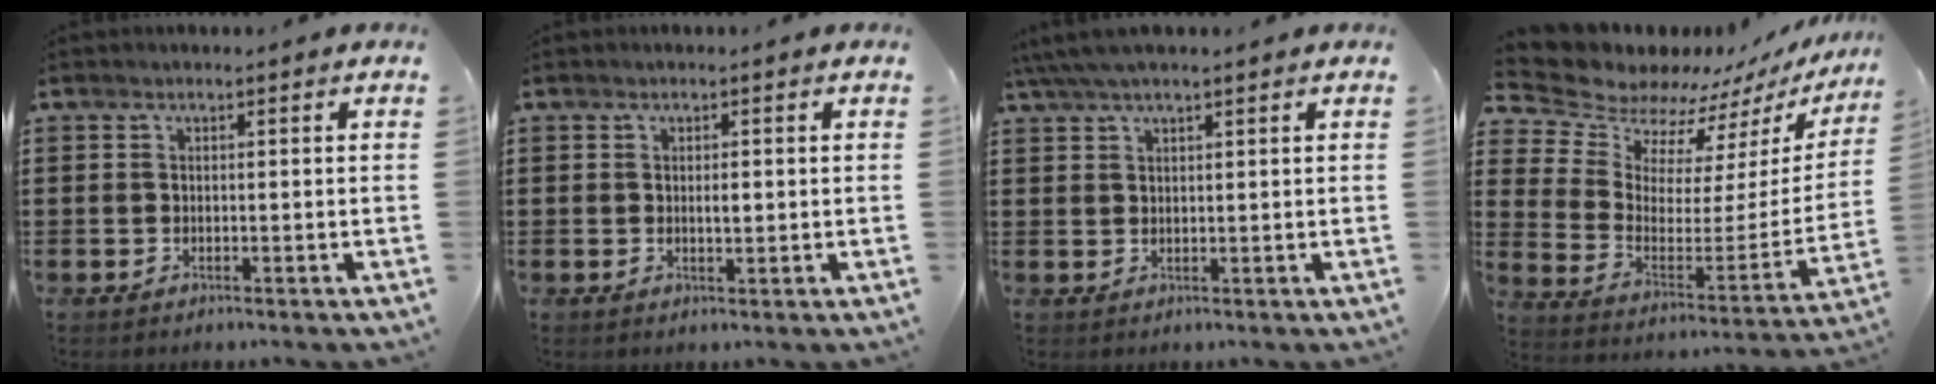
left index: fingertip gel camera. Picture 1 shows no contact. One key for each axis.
{"total": 1.4, "fx": 0.1, "fy": 0.6, "fz": 1.3, "tx": -0.026, "ty": 0.004, "tz": 0.001}
{"total": 3.3, "fx": 2.5, "fy": 0.4, "fz": 2.2, "tx": -0.047, "ty": 0.003, "tz": 0.046}
{"total": 9.8, "fx": 9.1, "fy": 3.5, "fz": 1.3, "tx": -0.076, "ty": -0.073, "tz": 0.161}